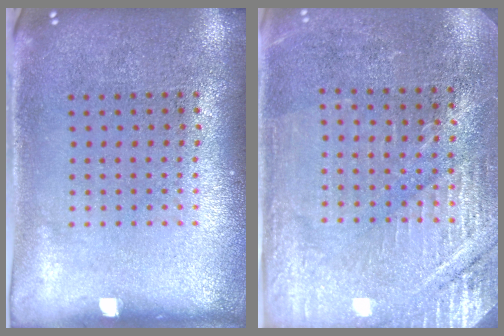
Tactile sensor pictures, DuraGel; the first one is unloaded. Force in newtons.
{"total": 2.9, "press": 2.9, "slide": 0.2}